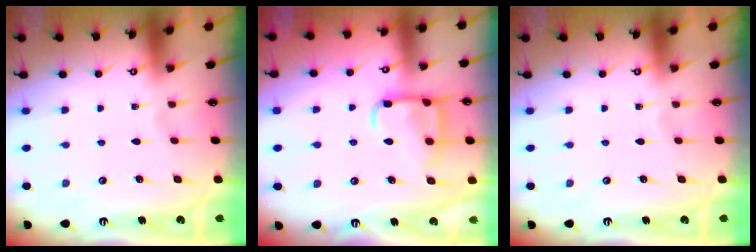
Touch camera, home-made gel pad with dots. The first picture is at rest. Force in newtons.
{"total": 12.4, "press": 12.4, "slide": 1.1}
{"total": 0.0}